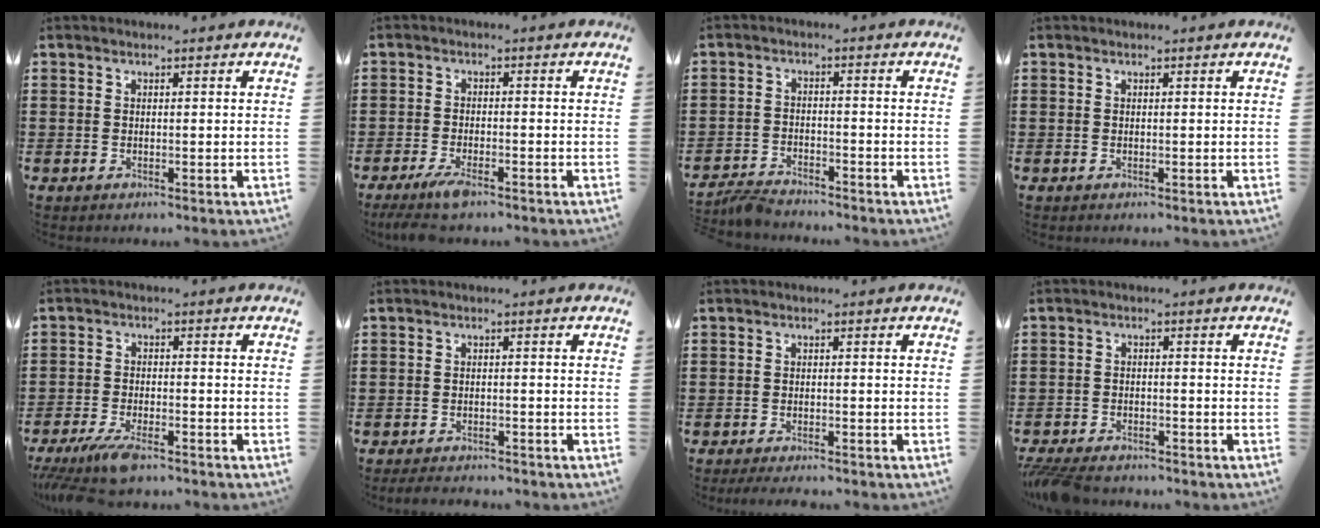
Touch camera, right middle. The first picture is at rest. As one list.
[{"total": 3.8, "force": [-2.7, 0.7, 2.7], "torque": [-0.063, -0.011, -0.053]}, {"total": 3.4, "force": [-3.3, 0.4, 0.3], "torque": [-0.017, 0.003, -0.072]}, {"total": 0.0}, {"total": 5.6, "force": [-4.2, 1.2, 3.5], "torque": [-0.082, -0.014, -0.082]}, {"total": 2.0, "force": [-2.0, 0.1, 0.2], "torque": [-0.010, -0.004, -0.040]}, {"total": 1.5, "force": [-1.5, -0.1, 0.4], "torque": [-0.010, -0.003, -0.026]}, {"total": 3.6, "force": [-3.5, 0.7, 0.9], "torque": [-0.030, -0.002, -0.076]}]